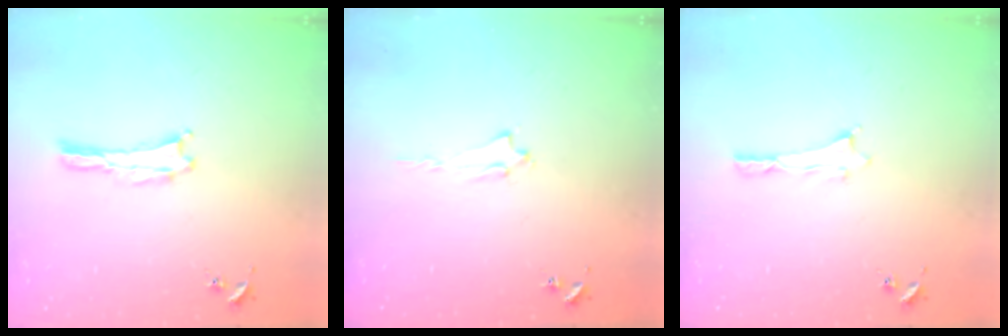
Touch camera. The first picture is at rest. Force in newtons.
{"total": 1.6, "press": 1.6, "slide": 0.2}
{"total": 0.6, "press": 0.5, "slide": 0.2}